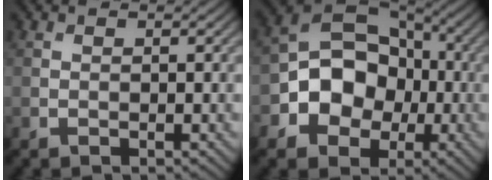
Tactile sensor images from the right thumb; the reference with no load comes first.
{"total": 10.4, "force": [-2.3, 8.2, 5.9], "torque": [-0.098, -0.001, -0.063]}